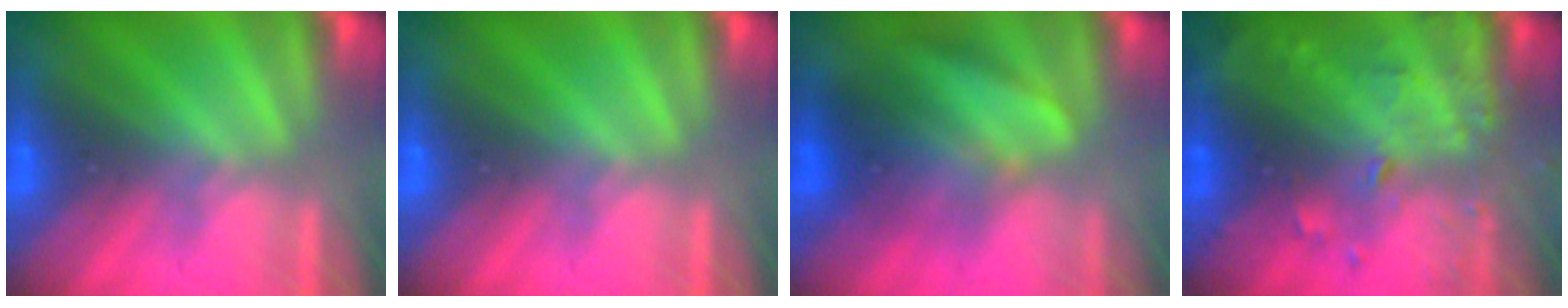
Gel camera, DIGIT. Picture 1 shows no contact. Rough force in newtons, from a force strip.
{"total": 0.0}
{"total": 3.7}
{"total": 6.8}